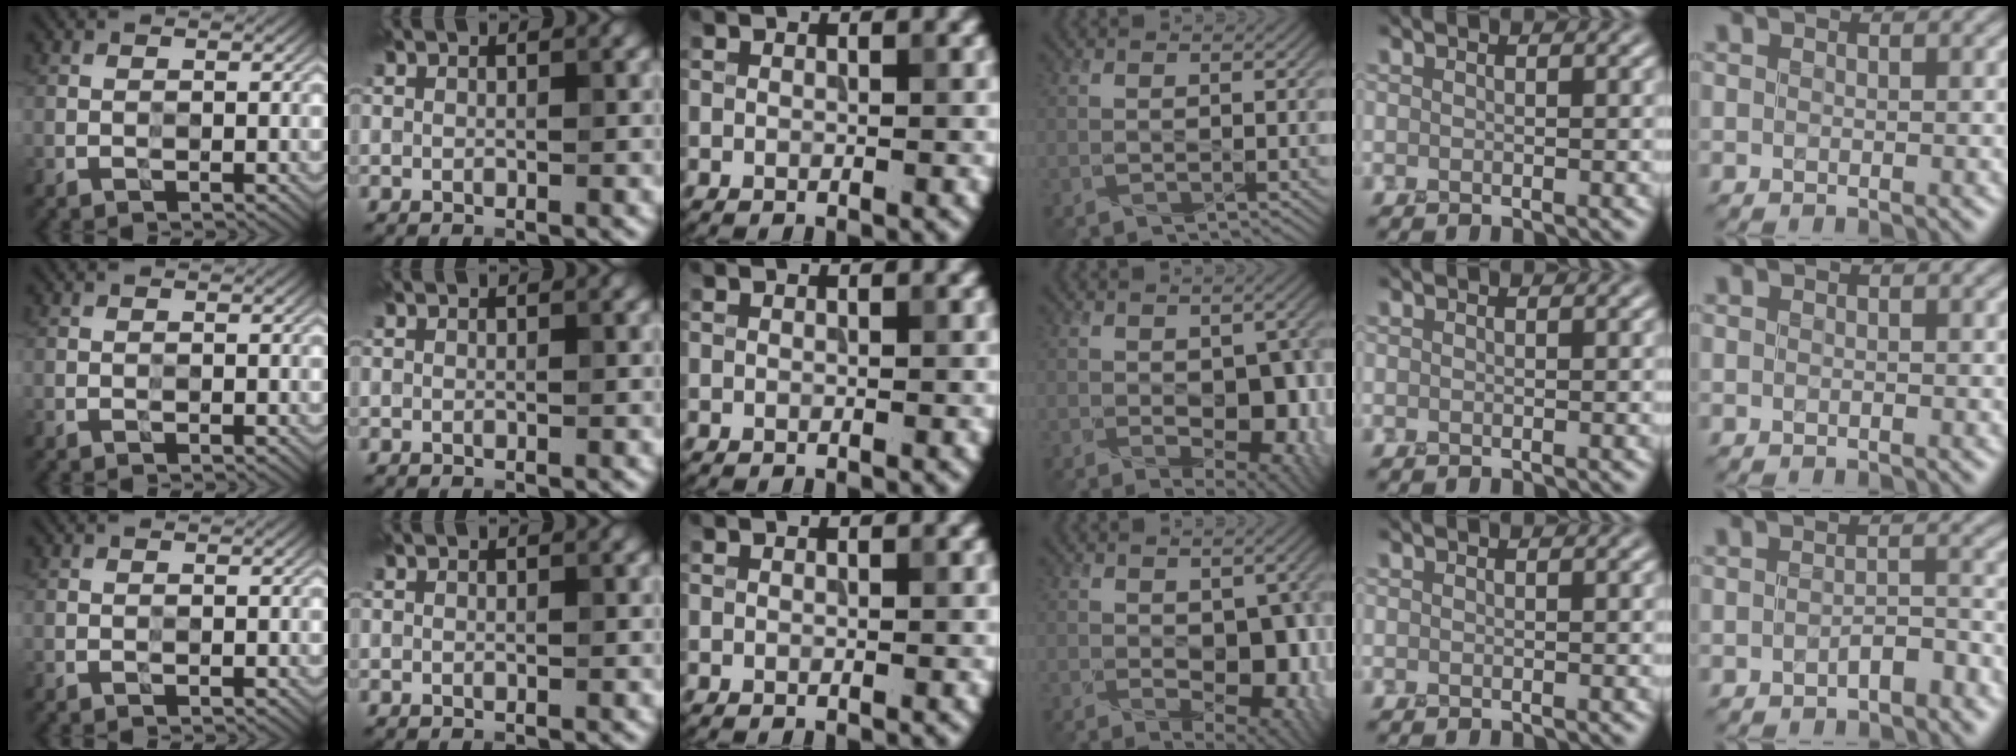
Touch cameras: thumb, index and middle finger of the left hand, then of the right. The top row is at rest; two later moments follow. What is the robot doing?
{"motion": "twist", "object": "kettle"}